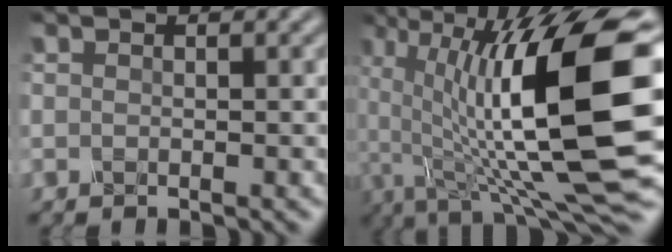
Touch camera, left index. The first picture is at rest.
{"total": 16.8, "force": [-0.1, 5.3, 15.9], "torque": [-0.255, 0.009, 0.002]}